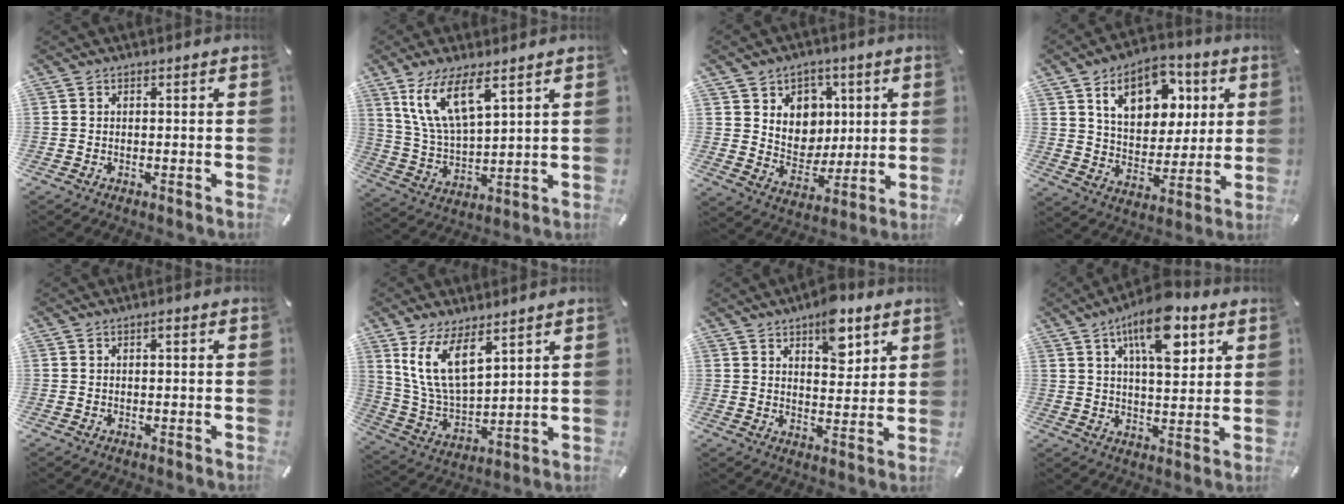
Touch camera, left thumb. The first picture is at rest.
{"total": 12.2, "force": [7.5, 4.5, 8.4], "torque": [-0.201, -0.021, 0.136]}
{"total": 9.8, "force": [3.0, 9.1, 1.9], "torque": [-0.029, -0.033, 0.060]}
{"total": 15.4, "force": [7.5, 10.4, 8.6], "torque": [-0.136, -0.022, 0.135]}
{"total": 0.8, "force": [0.0, 0.2, 0.8], "torque": [-0.016, 0.001, 0.000]}
{"total": 12.3, "force": [7.3, 6.0, 8.0], "torque": [-0.183, -0.026, 0.136]}
{"total": 9.3, "force": [5.8, 4.7, 5.5], "torque": [-0.058, -0.032, 0.094]}
{"total": 14.3, "force": [7.2, 6.2, 10.8], "torque": [-0.168, -0.022, 0.122]}